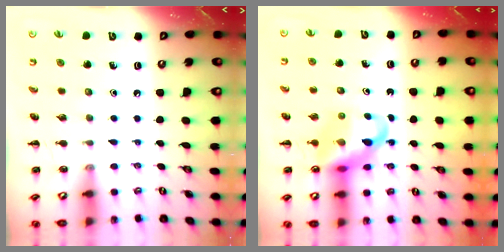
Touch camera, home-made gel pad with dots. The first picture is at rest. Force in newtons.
{"total": 11.9, "press": 11.5, "slide": 3.3}